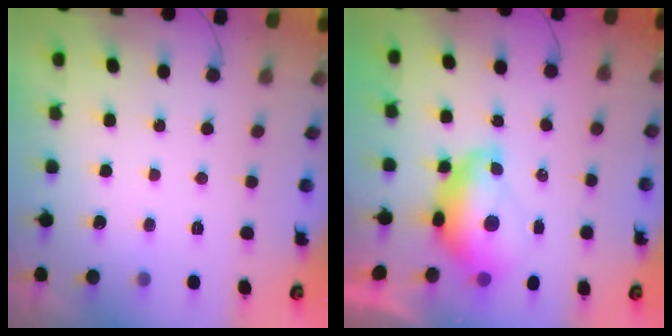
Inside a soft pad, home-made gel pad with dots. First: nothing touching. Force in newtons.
{"total": 9.5, "press": 9.5, "slide": 1.1}